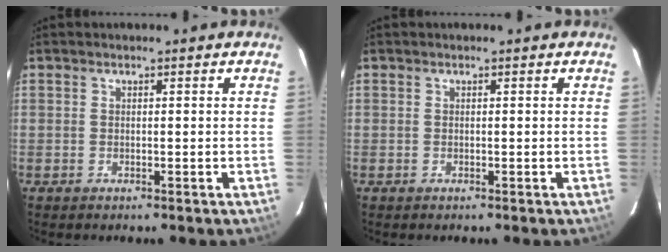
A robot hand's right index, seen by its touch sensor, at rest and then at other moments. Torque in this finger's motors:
{"motor_torque": [0.00, 0.00, 0.00, 0.00]}